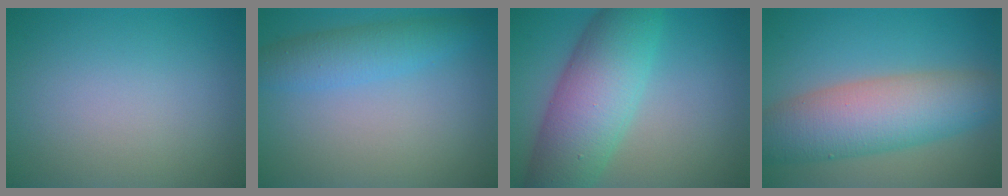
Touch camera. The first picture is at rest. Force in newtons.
{"total": 3.3, "press": 3.3, "slide": 0.1}
{"total": 9.0, "press": 9.0, "slide": 0.2}
{"total": 8.4, "press": 8.4, "slide": 0.3}